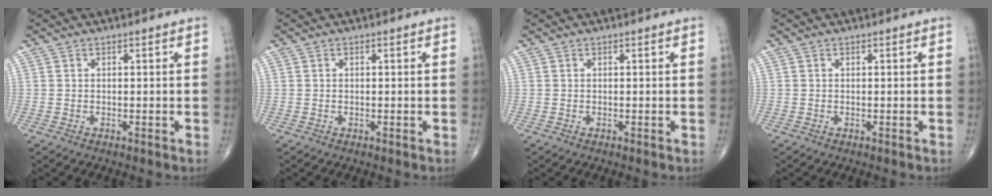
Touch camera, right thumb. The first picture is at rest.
{"total": 0.0}
{"total": 0.0}
{"total": 0.0}